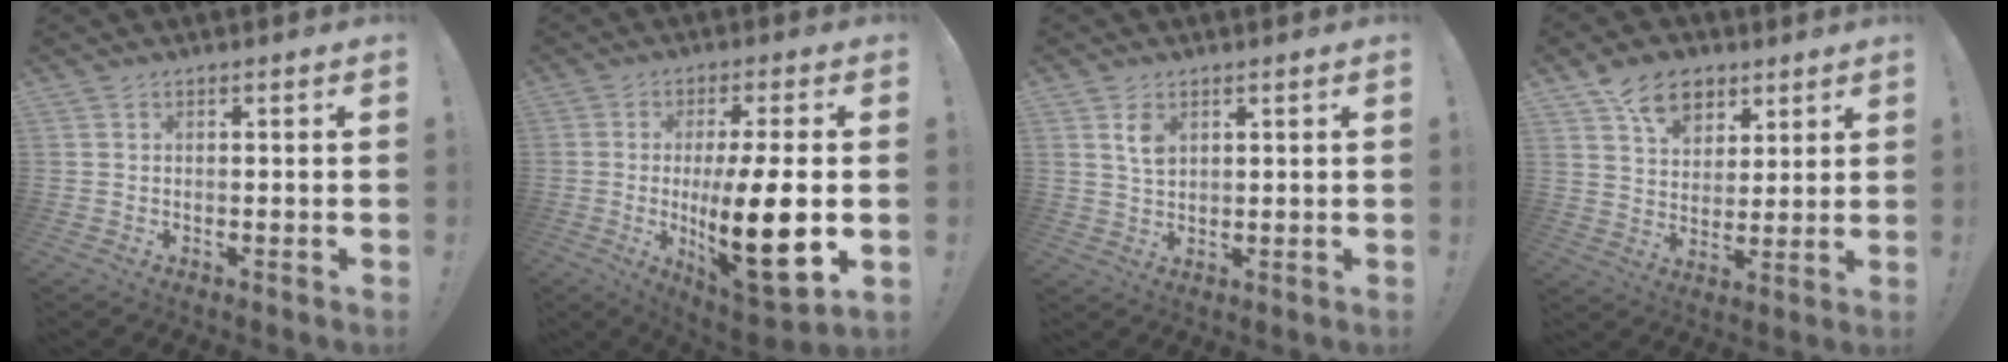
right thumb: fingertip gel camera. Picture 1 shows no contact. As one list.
[{"total": 18.5, "force": [-1.5, 4.5, 17.9], "torque": [-0.296, -0.012, -0.021]}, {"total": 4.8, "force": [2.2, 3.1, 2.9], "torque": [-0.042, -0.008, 0.038]}, {"total": 12.0, "force": [7.0, 8.2, 5.1], "torque": [-0.076, -0.034, 0.134]}]